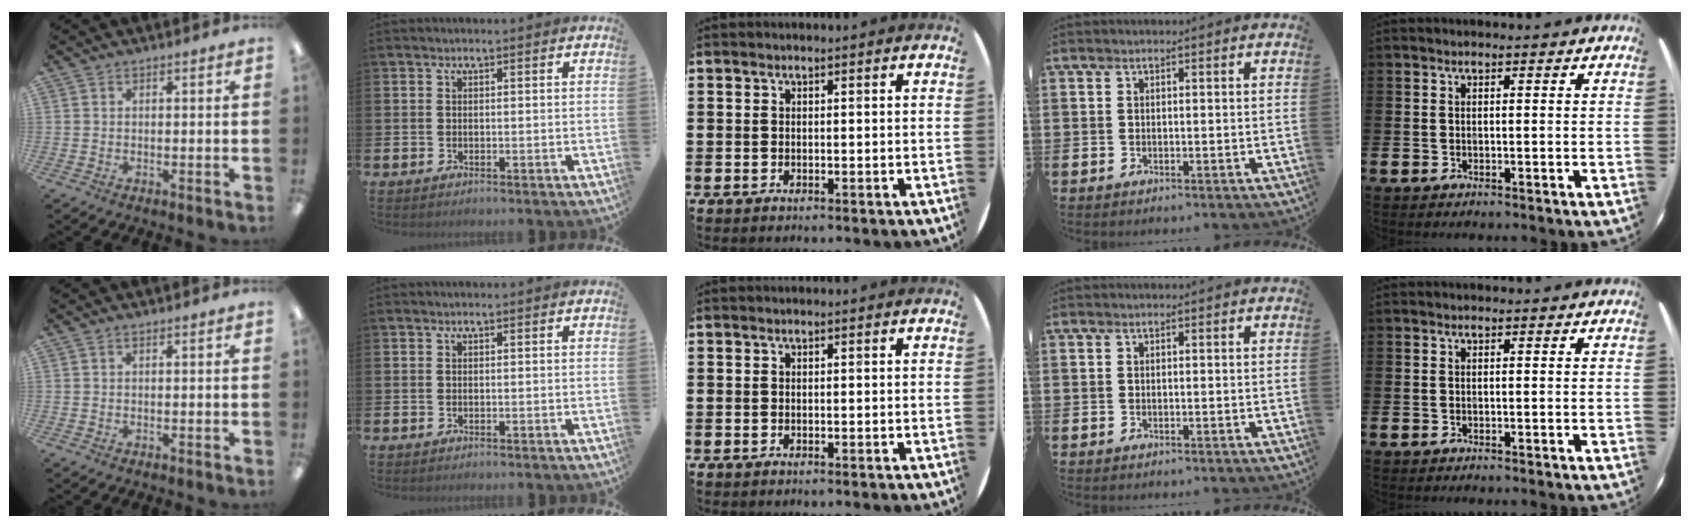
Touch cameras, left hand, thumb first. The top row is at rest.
{}